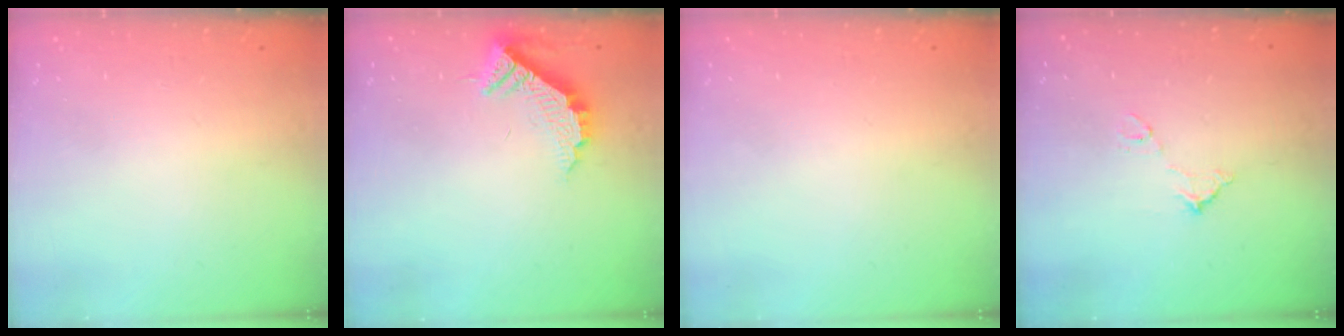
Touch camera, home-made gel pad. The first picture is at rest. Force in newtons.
{"total": 11.2, "press": 11.2, "slide": 0.7}
{"total": 0.0}
{"total": 5.9, "press": 5.9, "slide": 0.3}